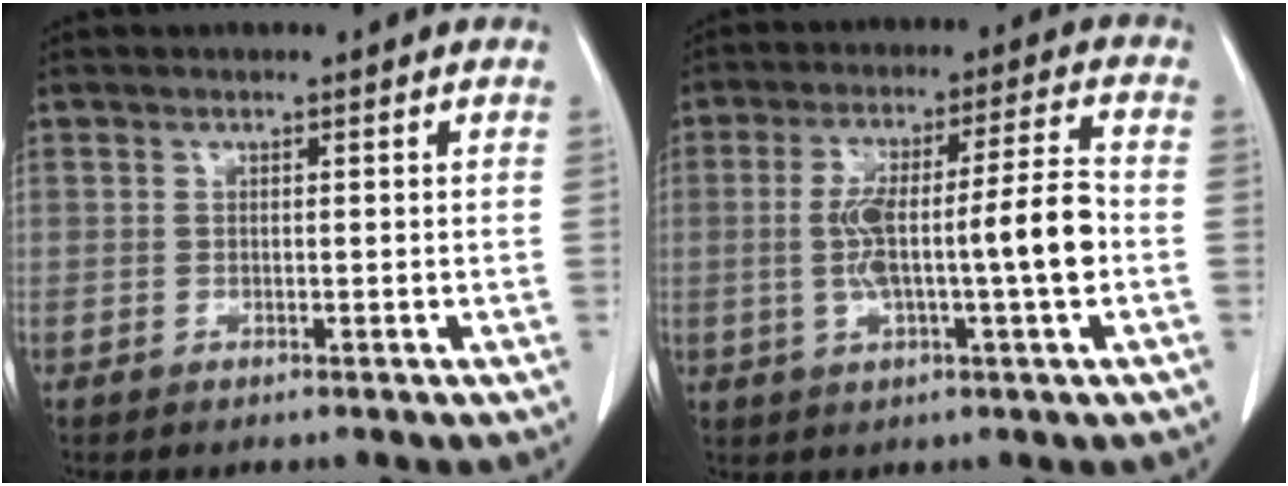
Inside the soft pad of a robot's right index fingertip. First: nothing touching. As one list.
[{"total": 11.9, "force": [-1.5, 0.7, 11.8], "torque": [-0.207, 0.018, -0.024]}]